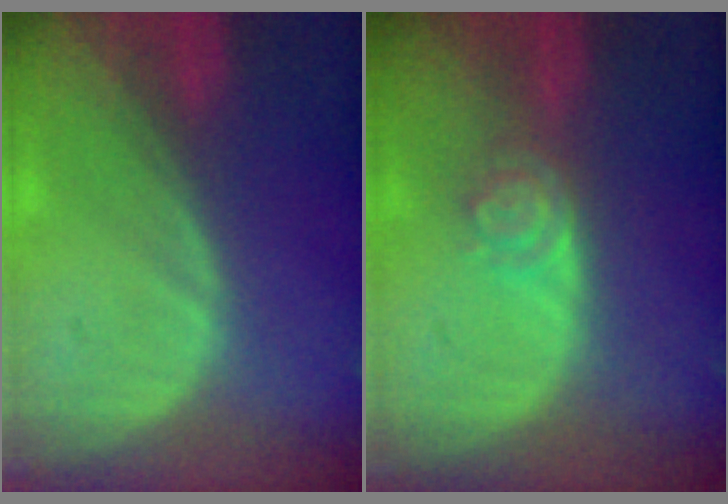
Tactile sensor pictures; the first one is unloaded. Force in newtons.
{"total": 4.0, "press": 3.3, "slide": 2.1}